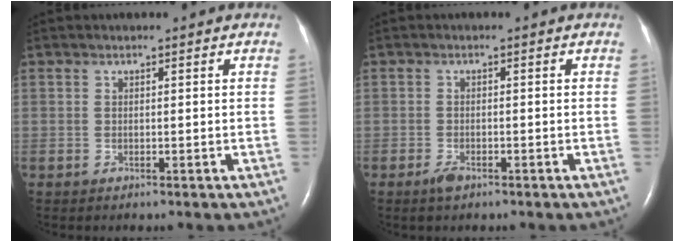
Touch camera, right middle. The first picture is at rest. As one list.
[{"total": 1.7, "force": [-1.2, 0.6, 1.1], "torque": [-0.030, -0.003, -0.020]}]